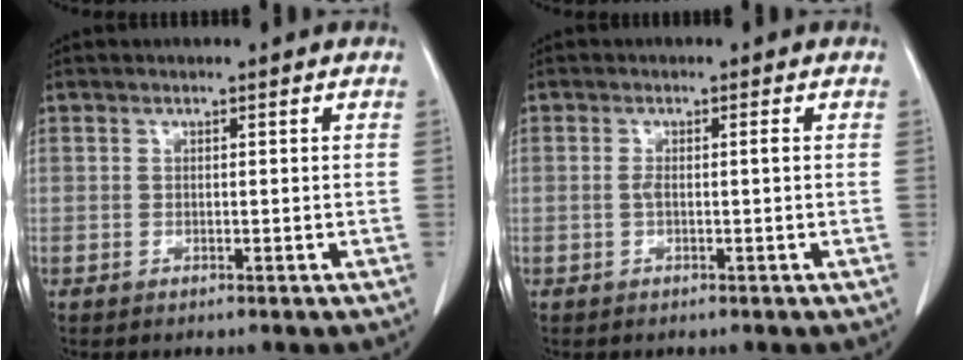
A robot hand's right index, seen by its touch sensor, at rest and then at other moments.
{"total": 1.4, "force": [-0.1, 0.0, 1.4], "torque": [-0.026, 0.000, -0.002]}